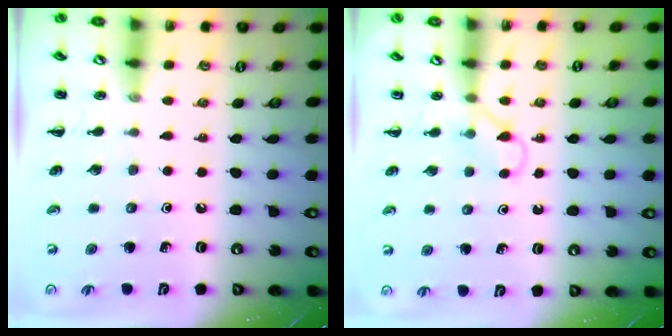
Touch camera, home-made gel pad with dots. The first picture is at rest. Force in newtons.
{"total": 2.9, "press": 2.8, "slide": 1.0}